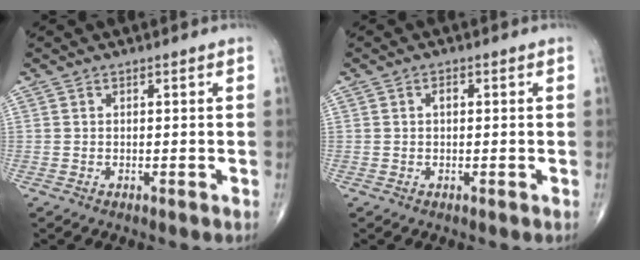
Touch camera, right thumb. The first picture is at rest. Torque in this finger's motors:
{"motor_torque": [0.72, 1.19, 0.26, -0.06, 0.00]}